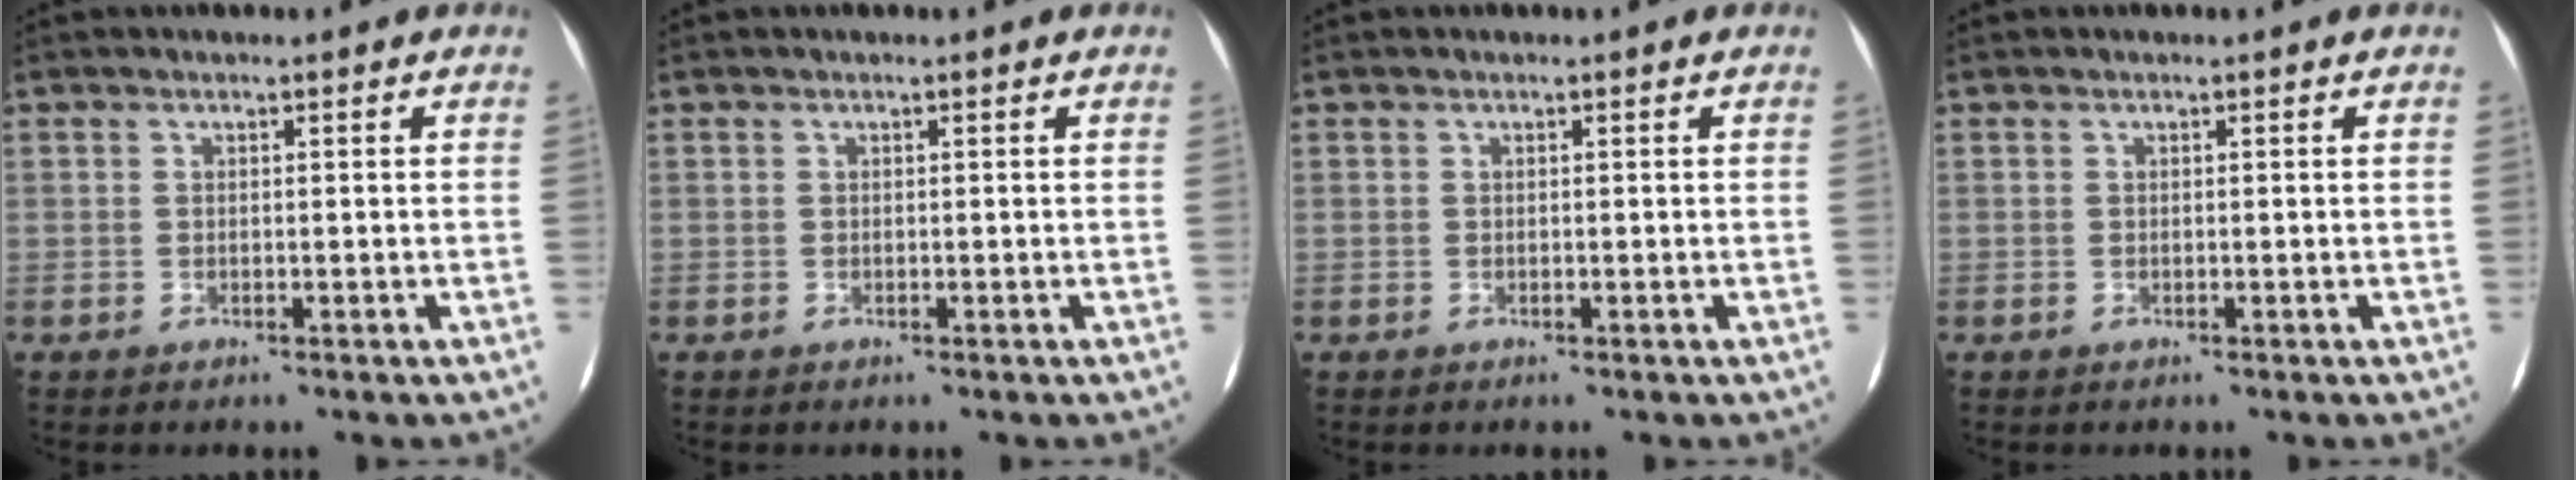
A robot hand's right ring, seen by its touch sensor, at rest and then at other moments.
{"total": 0.0}
{"total": 0.0}
{"total": 0.0}